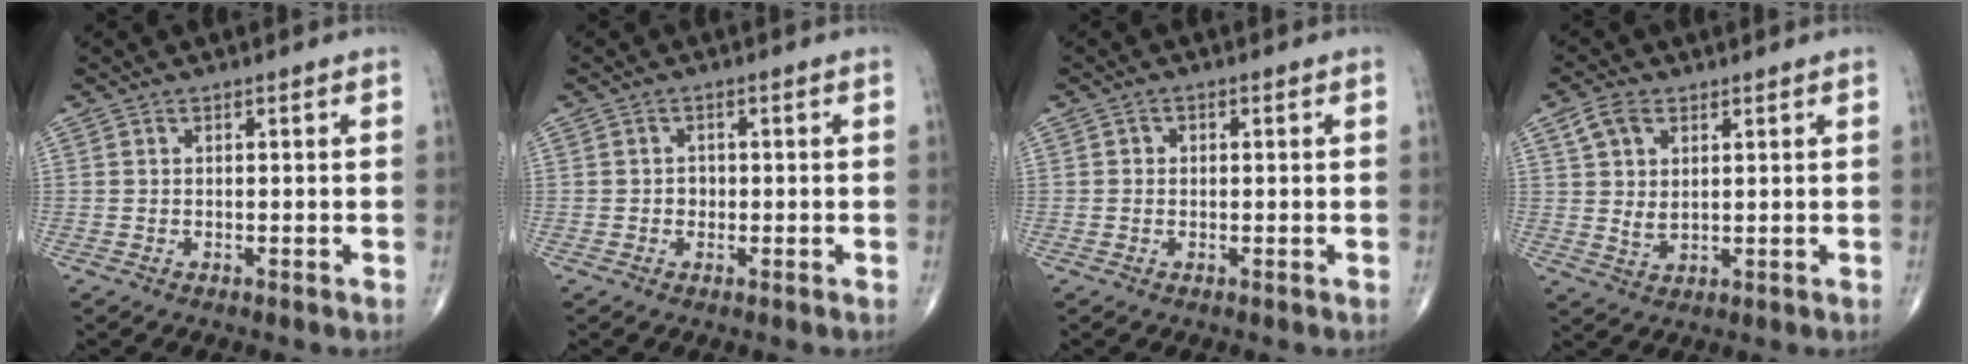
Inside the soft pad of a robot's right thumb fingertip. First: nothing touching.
{"total": 1.5, "force": [-0.2, 1.4, 0.6], "torque": [-0.001, 0.005, -0.006]}
{"total": 1.0, "force": [0.0, 0.9, 0.5], "torque": [-0.002, 0.002, -0.003]}
{"total": 6.1, "force": [2.4, 3.6, 4.2], "torque": [-0.077, -0.007, 0.049]}